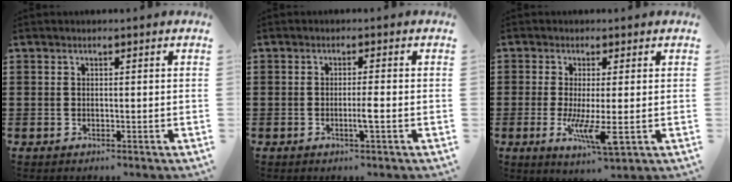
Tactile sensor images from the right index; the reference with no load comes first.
{"total": 2.5, "force": [-0.8, -0.1, 2.3], "torque": [-0.038, -0.002, -0.017]}
{"total": 6.4, "force": [-1.5, 1.2, 6.1], "torque": [-0.122, -0.021, -0.026]}